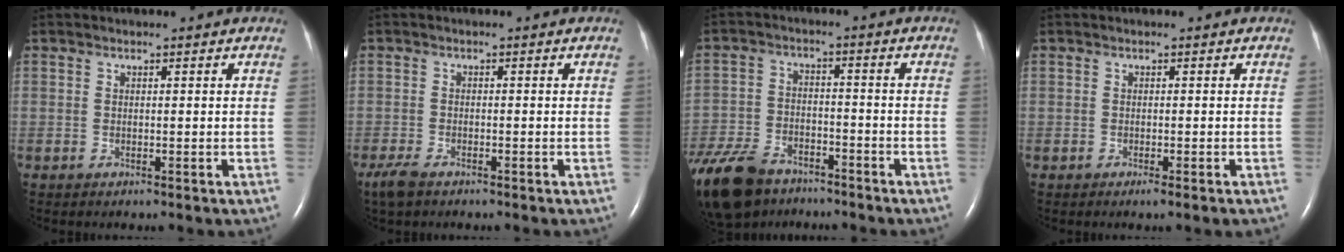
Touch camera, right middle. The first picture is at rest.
{"total": 3.7, "force": [-2.7, 1.3, 2.1], "torque": [-0.053, -0.010, -0.046]}
{"total": 16.1, "force": [-11.9, 7.9, 7.3], "torque": [-0.196, -0.018, -0.203]}
{"total": 1.0, "force": [-0.6, -0.1, 0.7], "torque": [-0.013, -0.001, -0.008]}